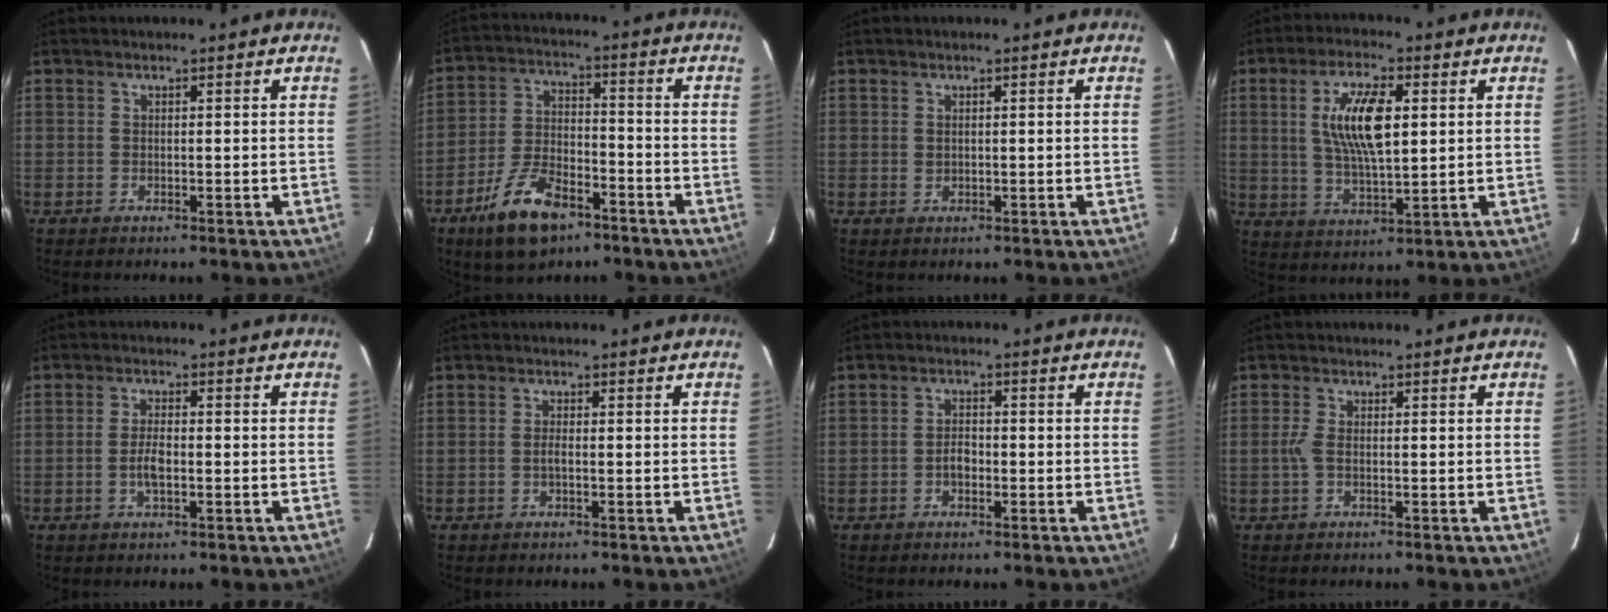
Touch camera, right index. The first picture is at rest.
{"total": 12.8, "force": [-8.0, 6.0, 8.0], "torque": [-0.171, 0.000, -0.139]}
{"total": 0.8, "force": [0.2, 0.5, 0.5], "torque": [-0.009, 0.002, 0.006]}
{"total": 11.1, "force": [2.5, 4.0, 10.1], "torque": [-0.192, 0.005, 0.049]}
{"total": 3.7, "force": [-0.9, 1.4, 3.3], "torque": [-0.065, 0.001, -0.017]}
{"total": 0.9, "force": [-0.4, 0.1, 0.8], "torque": [-0.016, 0.000, -0.007]}
{"total": 2.3, "force": [-1.0, 1.4, 1.6], "torque": [-0.030, 0.006, -0.018]}
{"total": 1.7, "force": [-0.3, 0.3, 1.6], "torque": [-0.036, 0.000, -0.008]}